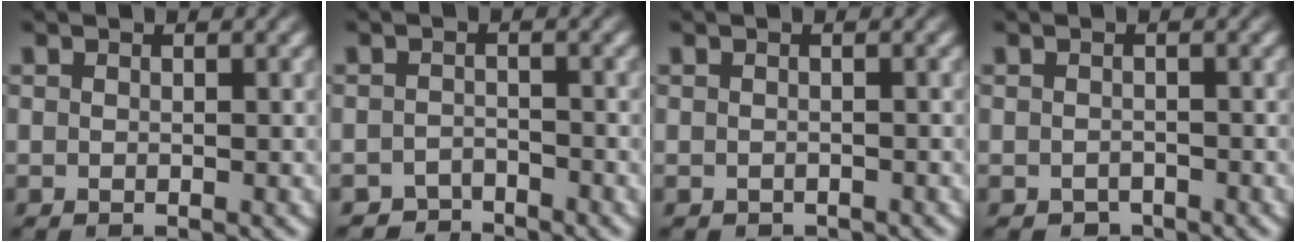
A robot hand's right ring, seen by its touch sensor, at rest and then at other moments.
{"total": 3.1, "force": [-3.0, 0.8, -0.2], "torque": [0.006, -0.015, -0.051]}
{"total": 1.0, "force": [-0.9, 0.4, -0.1], "torque": [-0.006, -0.011, -0.008]}
{"total": 1.5, "force": [-1.3, 0.7, -0.1], "torque": [-0.001, -0.014, -0.015]}